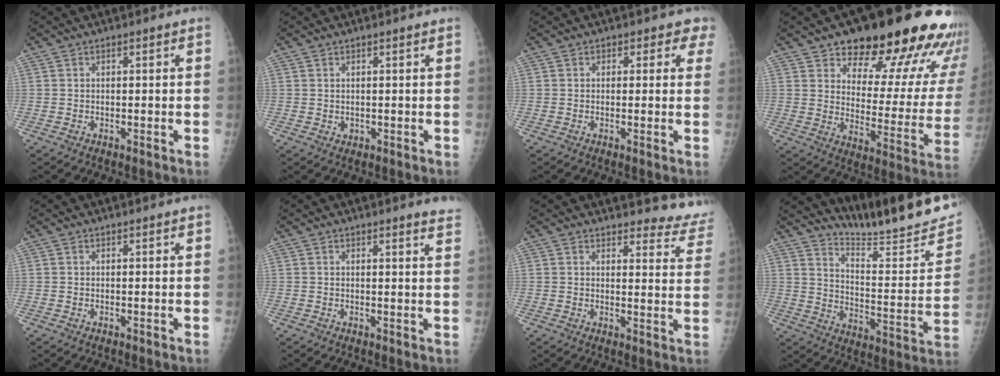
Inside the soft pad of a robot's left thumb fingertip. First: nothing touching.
{"total": 1.1, "force": [0.8, 0.6, 0.6], "torque": [-0.001, -0.004, 0.010]}
{"total": 2.8, "force": [1.7, 2.1, 0.6], "torque": [0.026, -0.006, 0.002]}
{"total": 25.0, "force": [17.2, 9.3, 15.6], "torque": [-0.159, -0.088, 0.224]}
{"total": 0.0}
{"total": 3.6, "force": [3.2, 0.0, 1.6], "torque": [-0.019, -0.018, 0.024]}
{"total": 10.3, "force": [9.9, 2.5, 0.8], "torque": [0.033, -0.082, 0.085]}
{"total": 21.0, "force": [18.8, 2.0, 9.1], "torque": [-0.105, -0.152, 0.268]}